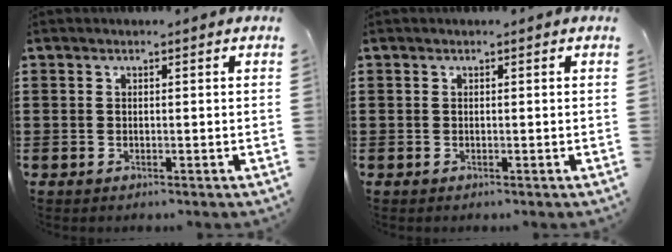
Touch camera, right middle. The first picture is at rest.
{"total": 0.0}